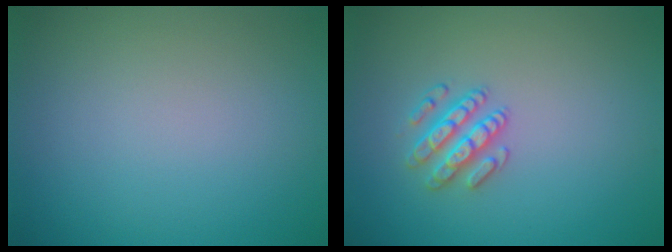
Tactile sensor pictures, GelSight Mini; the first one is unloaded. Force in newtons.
{"total": 2.5, "press": 2.4, "slide": 0.5}